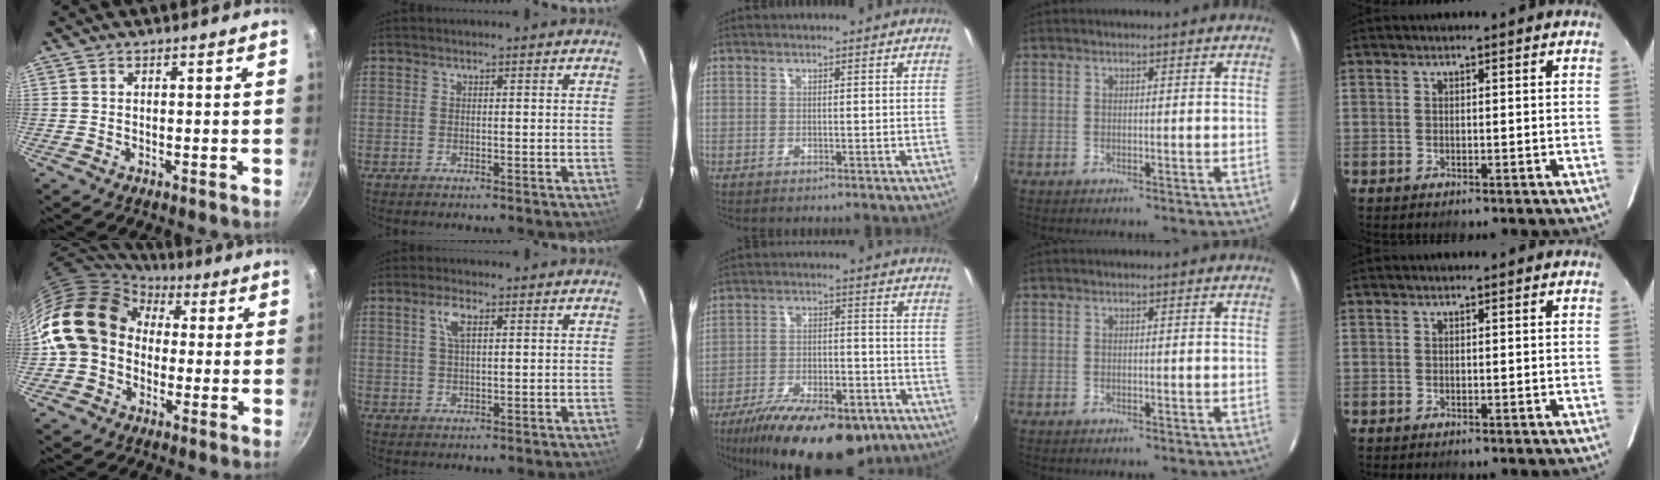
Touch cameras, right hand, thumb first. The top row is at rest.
{"thumb": {"total": 16.1, "force": [1.3, 13.2, 9.1], "torque": [-0.144, 0.037, 0.007]}, "index": {"total": 3.5, "force": [1.4, 1.3, 3.0], "torque": [-0.059, 0.007, 0.027]}, "middle": {"total": 21.9, "force": [-15.3, 8.3, 13.3], "torque": [-0.243, -0.036, -0.221]}}